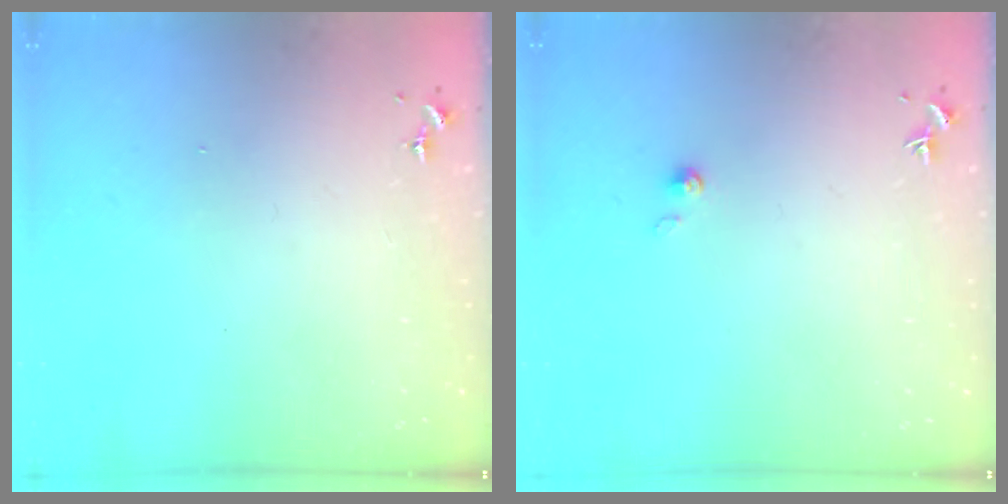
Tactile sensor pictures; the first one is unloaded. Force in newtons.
{"total": 2.2, "press": 2.2, "slide": 0.2}